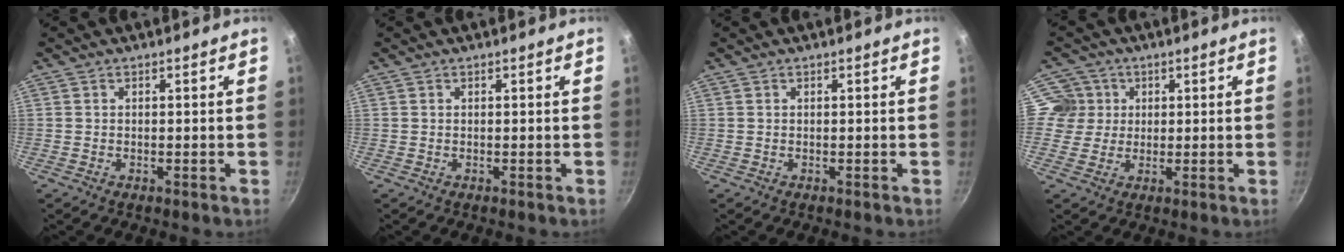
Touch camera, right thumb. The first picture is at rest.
{"total": 0.0}
{"total": 0.0}
{"total": 5.4, "force": [1.3, 5.2, 0.6], "torque": [0.035, 0.003, 0.013]}